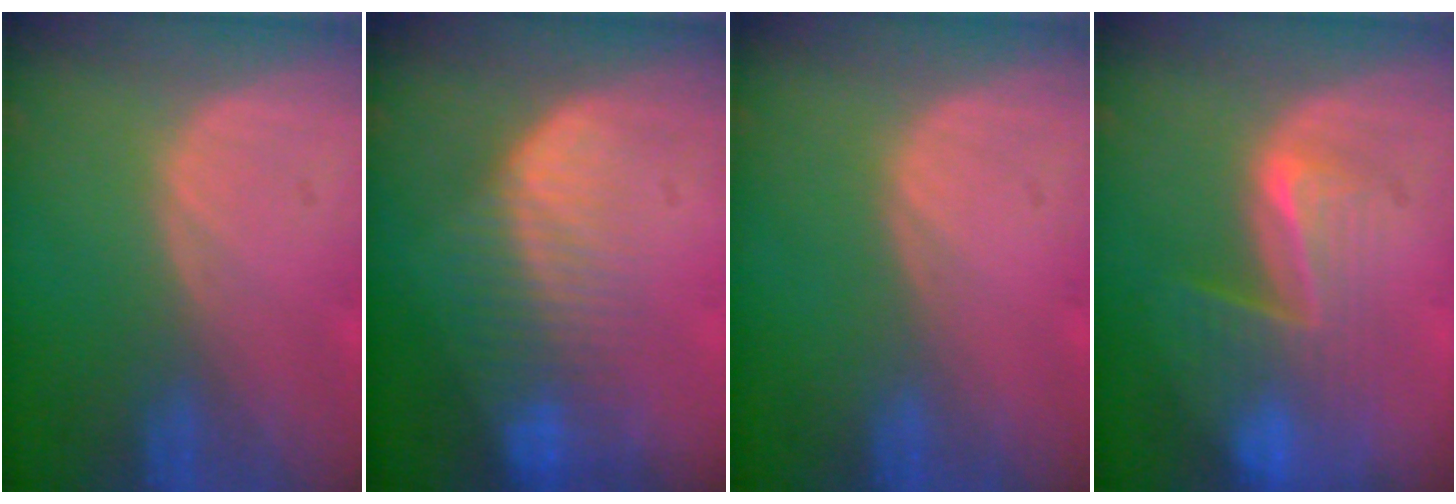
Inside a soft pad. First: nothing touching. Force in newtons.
{"total": 8.5, "press": 7.2, "slide": 4.6}
{"total": 0.0}
{"total": 7.6, "press": 7.1, "slide": 2.5}